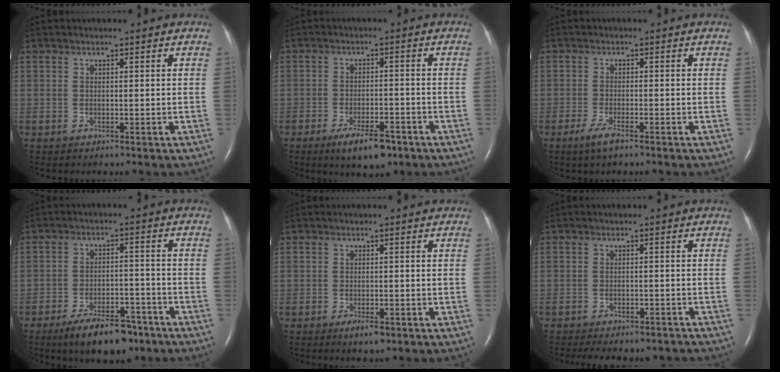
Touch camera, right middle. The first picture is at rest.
{"total": 6.8, "force": [-4.4, 2.2, 4.6], "torque": [-0.083, -0.006, -0.066]}
{"total": 2.9, "force": [-1.9, 0.3, 2.1], "torque": [-0.051, -0.007, -0.039]}
{"total": 9.9, "force": [-7.2, 3.8, 5.8], "torque": [-0.094, -0.003, -0.115]}
{"total": 2.2, "force": [-1.3, 0.8, 1.6], "torque": [-0.031, -0.002, -0.019]}
{"total": 10.5, "force": [-9.1, 3.6, 3.9], "torque": [-0.067, -0.001, -0.105]}